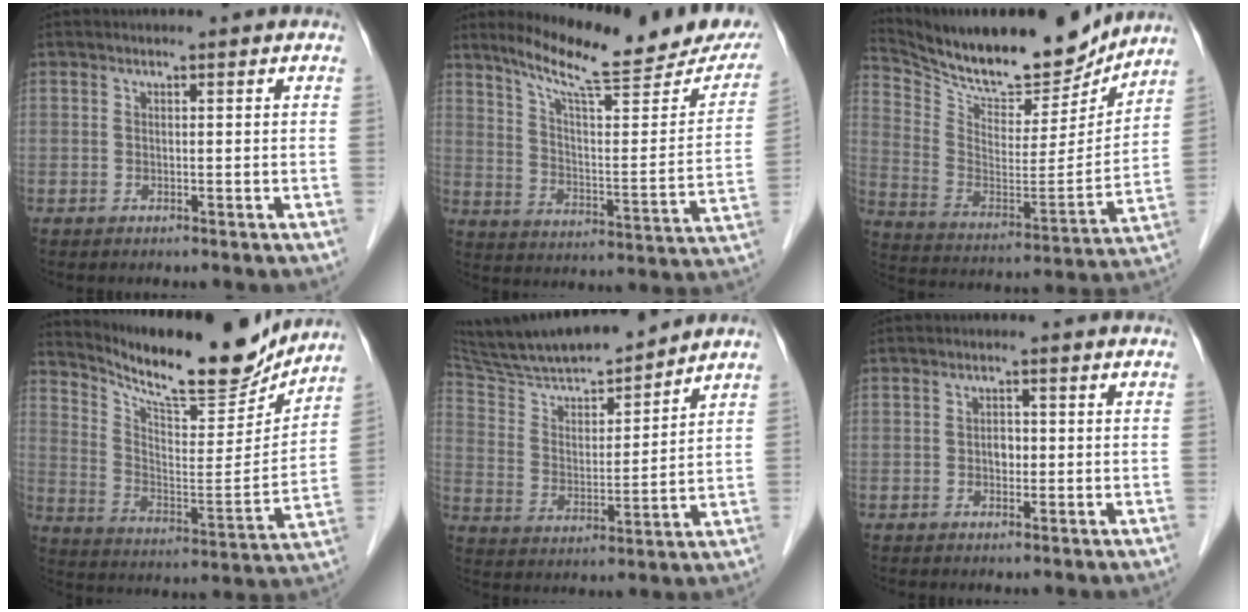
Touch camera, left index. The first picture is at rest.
{"total": 22.2, "force": [18.5, 3.1, 11.8], "torque": [-0.176, -0.029, 0.257]}
{"total": 20.3, "force": [18.4, 4.4, 7.6], "torque": [-0.145, -0.019, 0.295]}
{"total": 18.8, "force": [17.1, 2.7, 7.2], "torque": [-0.135, -0.031, 0.262]}
{"total": 18.2, "force": [16.5, 1.8, 7.5], "torque": [-0.135, 0.006, 0.285]}
{"total": 1.7, "force": [-0.2, 1.2, 1.2], "torque": [-0.018, 0.005, -0.004]}